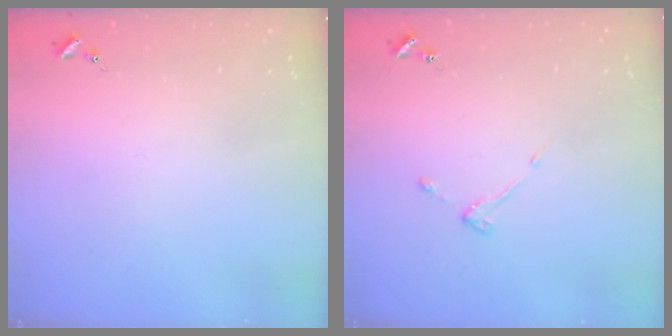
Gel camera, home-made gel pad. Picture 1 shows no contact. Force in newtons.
{"total": 3.0, "press": 3.0, "slide": 0.4}